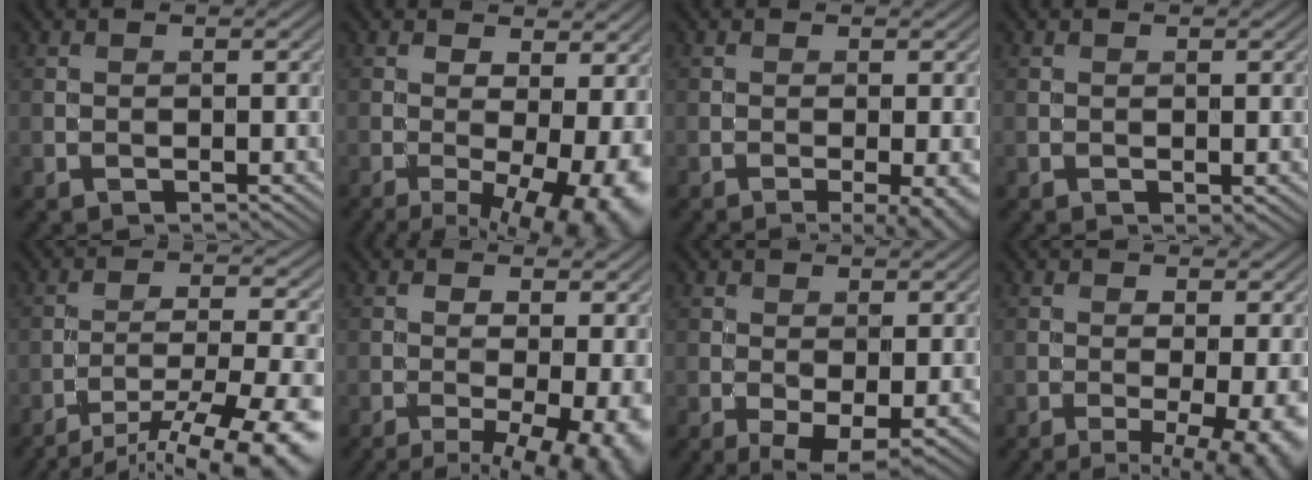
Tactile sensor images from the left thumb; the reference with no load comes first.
{"total": 11.6, "force": [-3.7, 4.1, 10.2], "torque": [-0.147, -0.020, -0.042]}
{"total": 5.0, "force": [-2.2, 1.3, 4.2], "torque": [-0.056, -0.004, -0.023]}
{"total": 1.0, "force": [-0.2, 0.5, 0.8], "torque": [-0.010, -0.001, -0.003]}
{"total": 16.1, "force": [-12.0, 4.4, 9.7], "torque": [-0.155, -0.017, -0.160]}
{"total": 10.7, "force": [-5.2, 3.9, 8.5], "torque": [-0.113, -0.026, -0.052]}
{"total": 5.4, "force": [-1.9, 2.0, 4.6], "torque": [-0.078, -0.012, -0.022]}
{"total": 8.7, "force": [-3.7, 2.5, 7.4], "torque": [-0.096, -0.016, -0.038]}